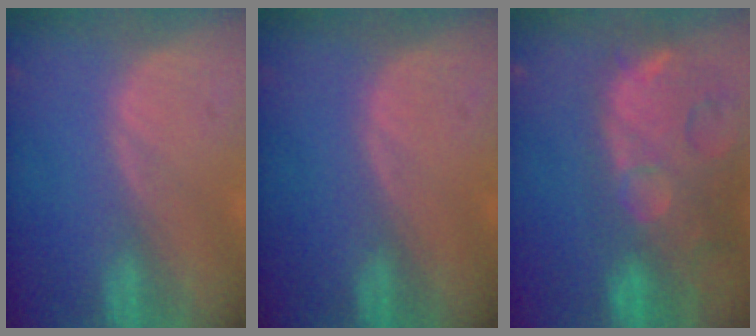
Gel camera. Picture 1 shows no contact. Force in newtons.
{"total": 0.0}
{"total": 14.8, "press": 11.9, "slide": 8.9}